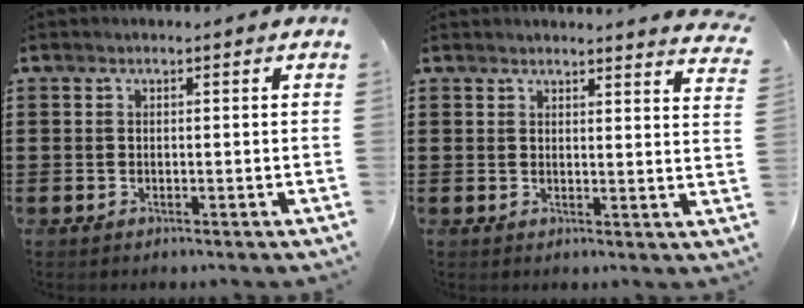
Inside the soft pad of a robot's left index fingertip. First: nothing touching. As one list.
[{"total": 2.8, "force": [2.8, -0.3, 0.4], "torque": [-0.008, -0.015, 0.051]}]